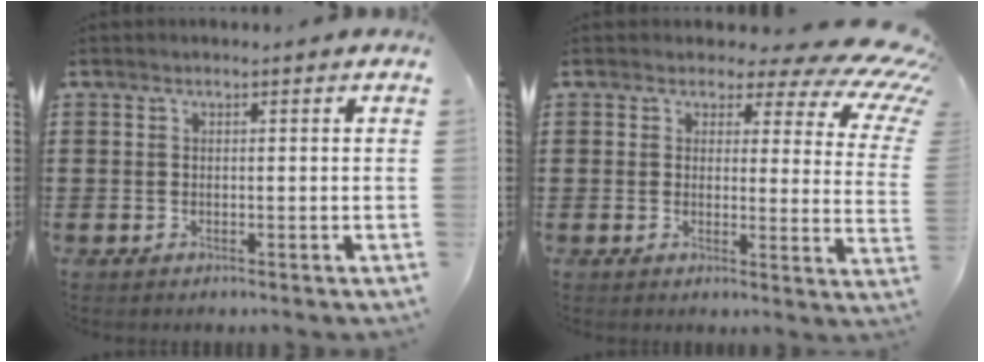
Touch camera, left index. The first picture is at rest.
{"total": 5.3, "force": [3.7, 2.4, 2.9], "torque": [-0.059, -0.017, 0.060]}